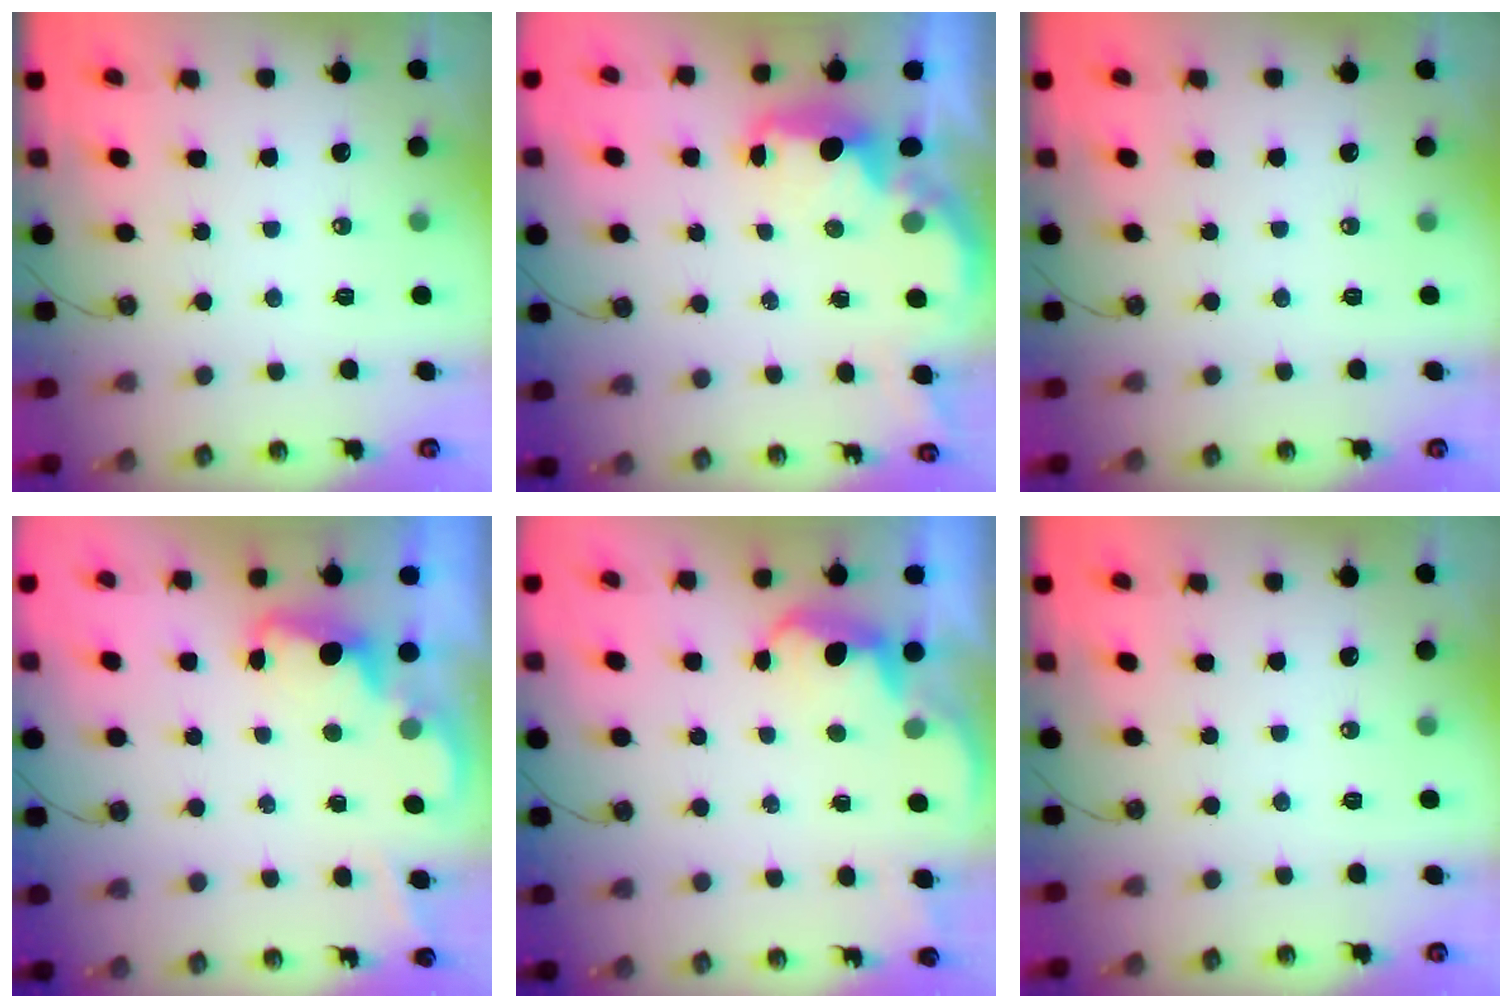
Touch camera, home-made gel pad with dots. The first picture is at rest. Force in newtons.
{"total": 2.9, "press": 2.8, "slide": 0.4}
{"total": 0.0}
{"total": 2.1, "press": 2.0, "slide": 0.6}
{"total": 1.9, "press": 1.7, "slide": 0.8}
{"total": 0.0}